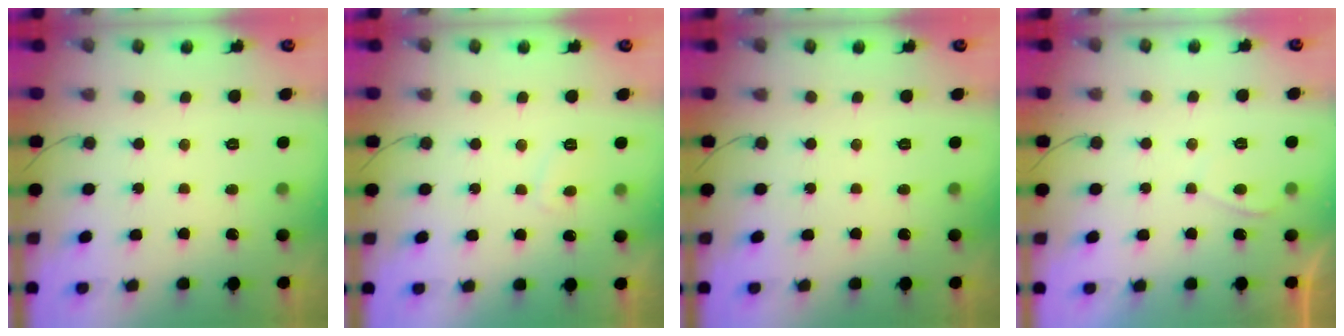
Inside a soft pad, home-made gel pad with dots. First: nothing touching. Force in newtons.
{"total": 2.7, "press": 2.6, "slide": 0.7}
{"total": 0.0}
{"total": 0.8, "press": 0.7, "slide": 0.5}